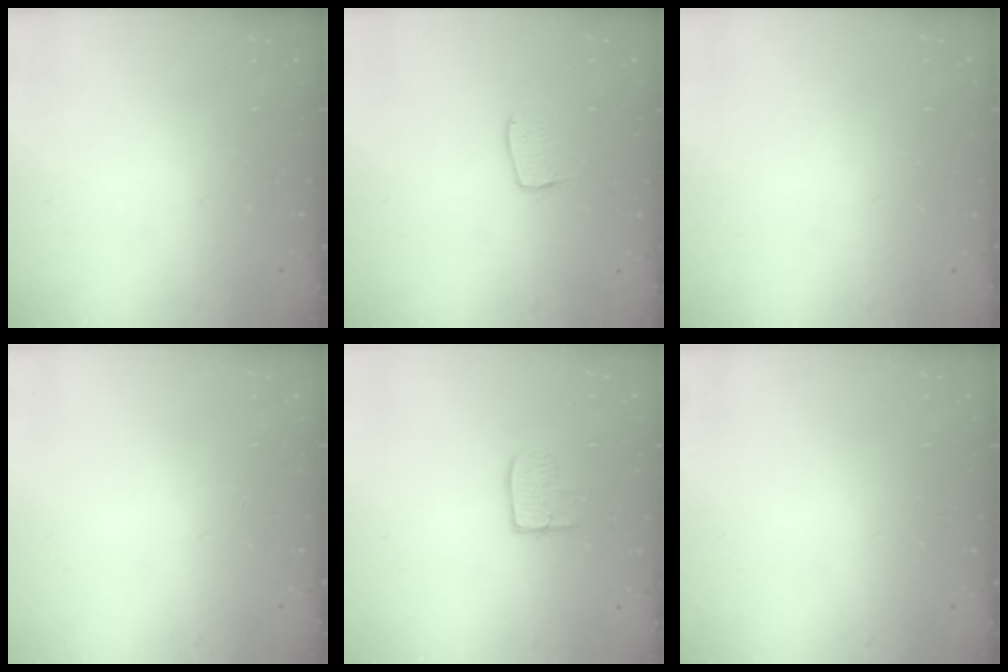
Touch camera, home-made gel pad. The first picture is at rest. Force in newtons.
{"total": 5.5, "press": 5.5, "slide": 0.4}
{"total": 0.0}
{"total": 0.0}
{"total": 6.2, "press": 6.2, "slide": 0.4}
{"total": 0.0}